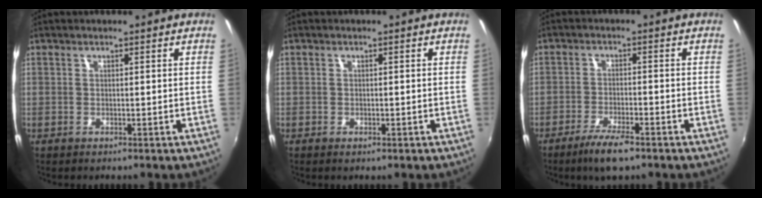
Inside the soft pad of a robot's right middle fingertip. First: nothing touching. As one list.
[{"total": 0.8, "force": [-0.5, 0.5, 0.5], "torque": [-0.008, -0.003, -0.008]}, {"total": 6.4, "force": [-4.5, 1.4, 4.3], "torque": [-0.101, -0.013, -0.081]}]